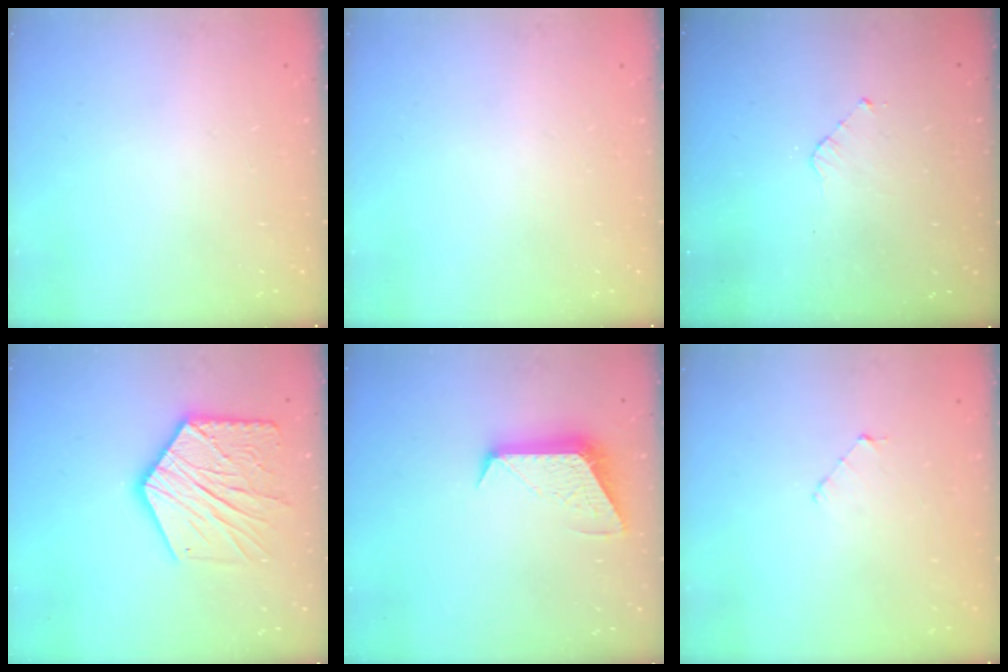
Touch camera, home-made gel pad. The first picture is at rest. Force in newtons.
{"total": 0.0}
{"total": 2.8, "press": 2.8, "slide": 0.2}
{"total": 18.2, "press": 18.2, "slide": 1.5}
{"total": 11.8, "press": 11.8, "slide": 0.8}
{"total": 2.9, "press": 2.9, "slide": 0.3}